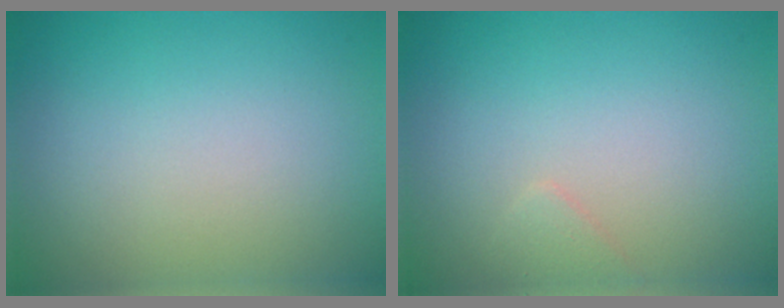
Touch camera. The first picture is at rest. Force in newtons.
{"total": 0.9, "press": 0.9, "slide": 0.1}